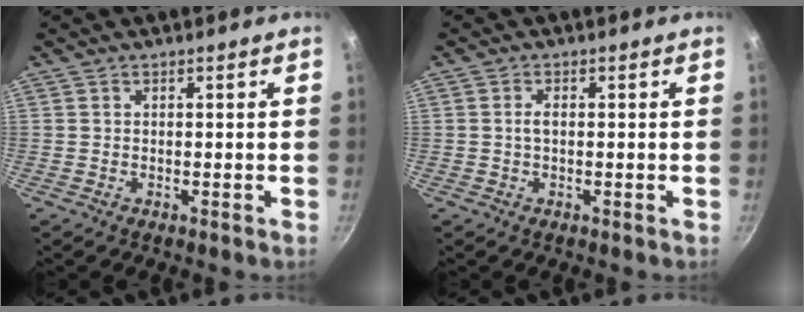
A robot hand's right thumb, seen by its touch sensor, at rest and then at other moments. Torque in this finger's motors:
{"motor_torque": [-0.58, 0.34, 0.25, 0.00, 0.01]}